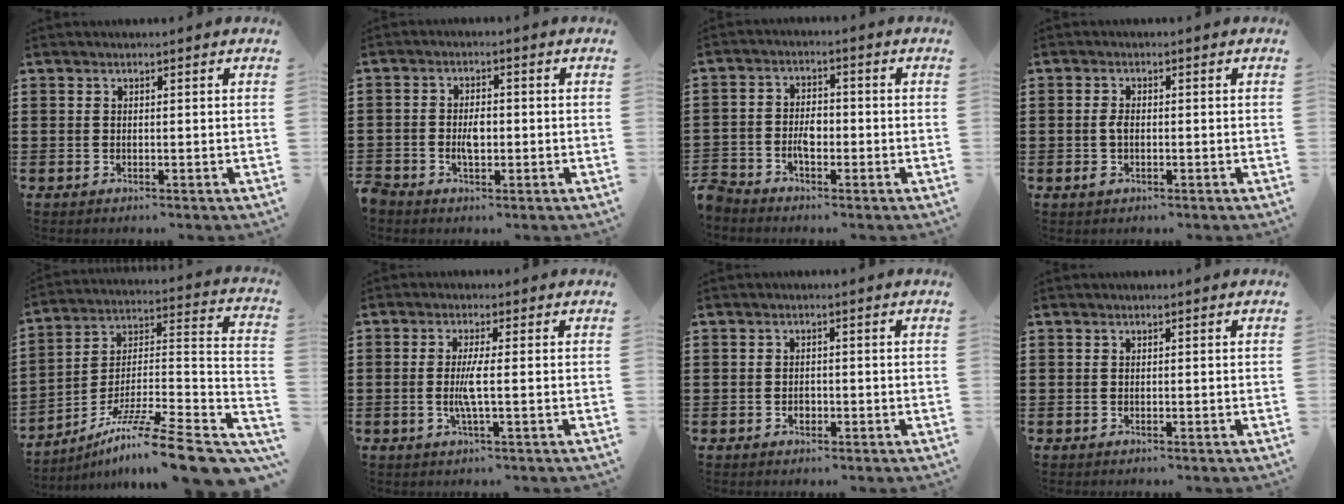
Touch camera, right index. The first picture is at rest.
{"total": 3.1, "force": [-0.8, 2.0, 2.3], "torque": [-0.046, 0.003, -0.016]}
{"total": 3.9, "force": [-2.0, 2.3, 2.5], "torque": [-0.061, 0.003, -0.044]}
{"total": 2.2, "force": [-0.5, 1.2, 1.8], "torque": [-0.042, -0.001, -0.011]}
{"total": 13.2, "force": [-9.7, 0.9, 8.9], "torque": [-0.136, 0.012, -0.174]}
{"total": 3.7, "force": [-0.4, 0.0, 3.7], "torque": [-0.081, -0.012, -0.015]}
{"total": 1.3, "force": [-0.5, 0.9, 0.8], "torque": [-0.017, 0.000, -0.011]}
{"total": 0.0}